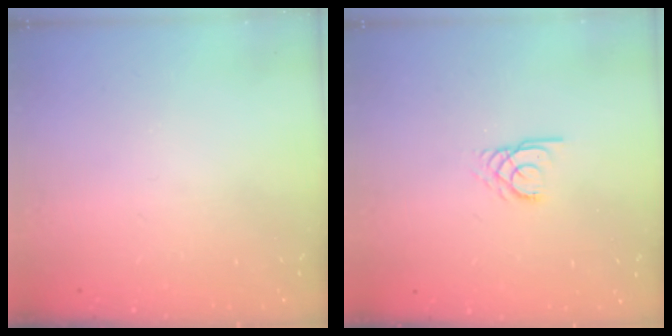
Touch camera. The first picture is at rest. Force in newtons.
{"total": 2.4, "press": 2.4, "slide": 0.3}